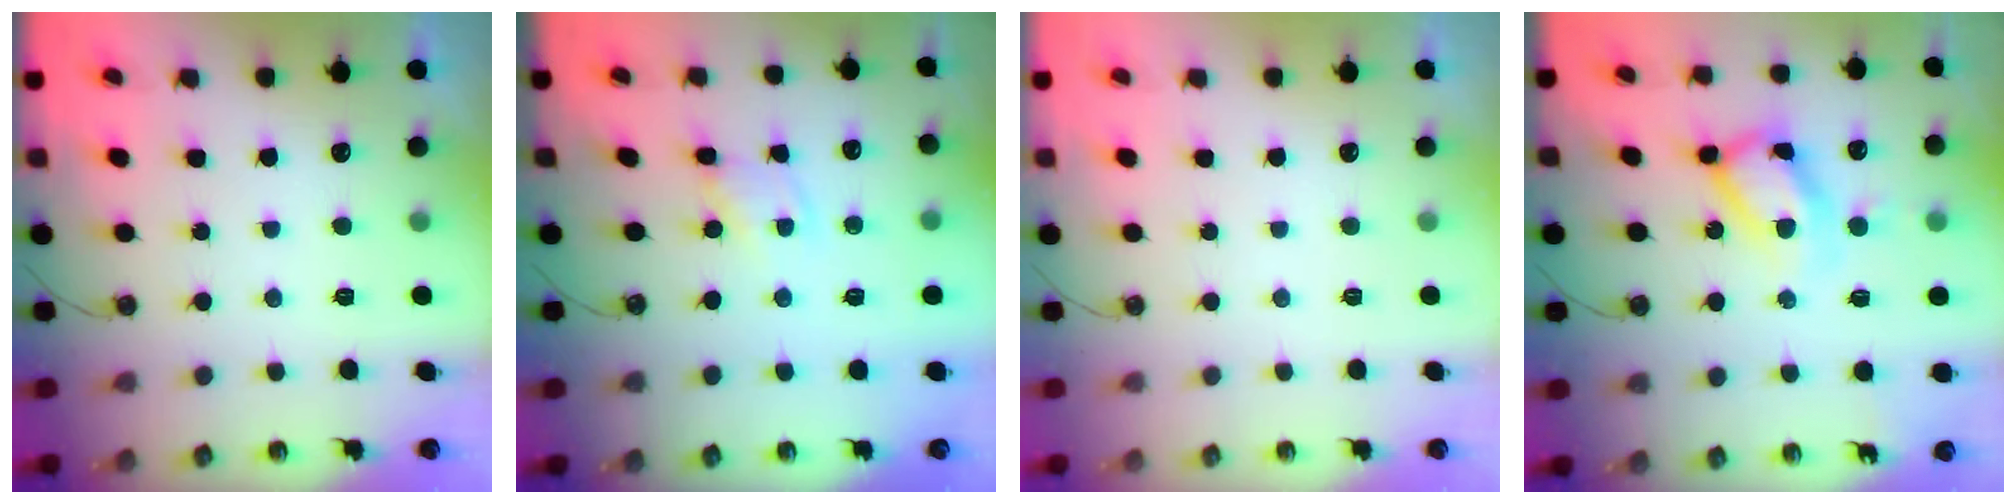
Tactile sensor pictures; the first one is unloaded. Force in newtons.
{"total": 1.8, "press": 1.8, "slide": 0.2}
{"total": 0.0}
{"total": 13.0, "press": 12.9, "slide": 1.2}